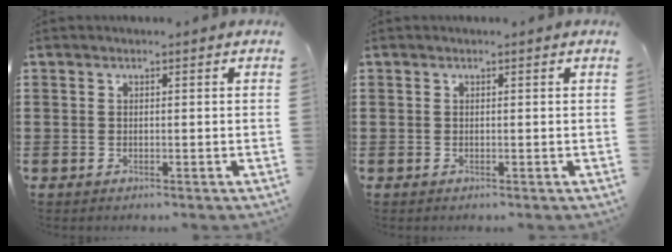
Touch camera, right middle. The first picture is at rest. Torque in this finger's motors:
{"motor_torque": [-0.23, 0.13, 0.13, 0.01]}